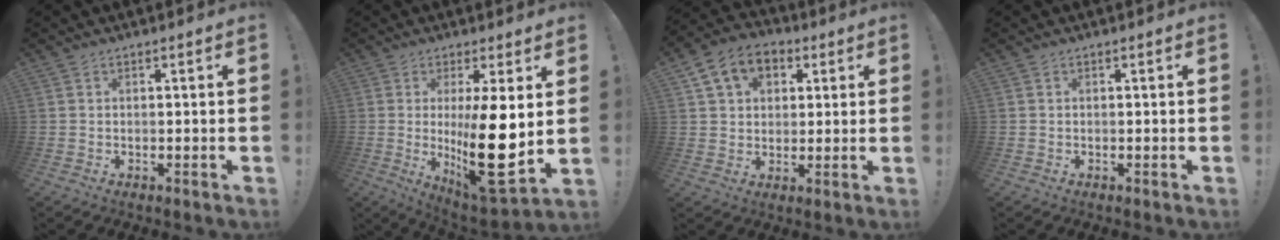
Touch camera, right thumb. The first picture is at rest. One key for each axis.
{"total": 19.2, "fx": 0.8, "fy": 5.9, "fz": 18.3, "tx": -0.276, "ty": -0.036, "tz": 0.021}
{"total": 11.2, "fx": 4.7, "fy": 8.4, "fz": 5.8, "tx": -0.090, "ty": -0.009, "tz": 0.093}
{"total": 0.0}